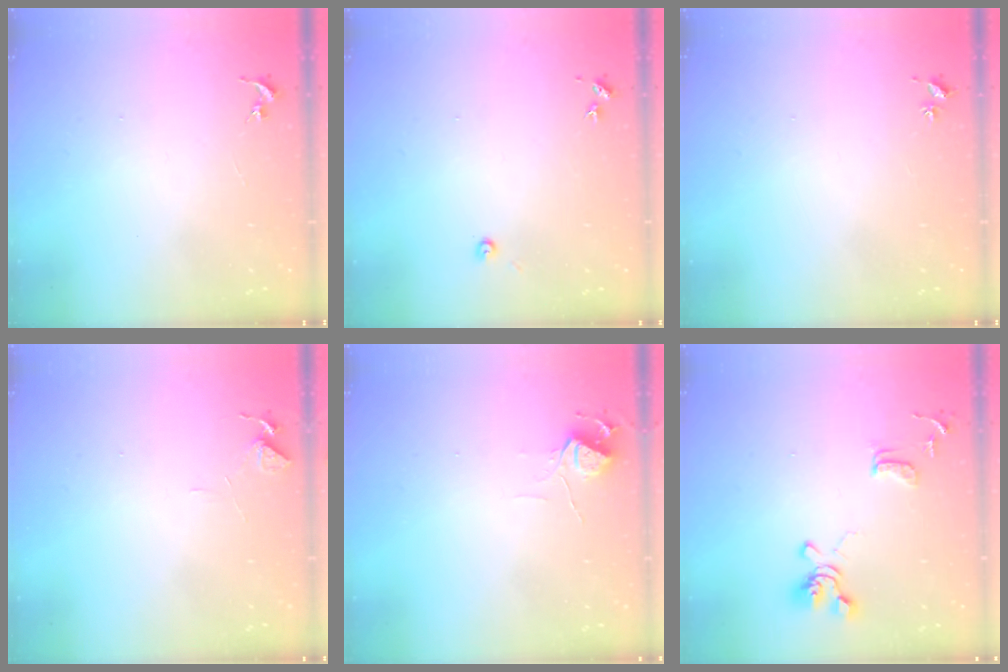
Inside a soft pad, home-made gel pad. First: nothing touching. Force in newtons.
{"total": 2.7, "press": 2.7, "slide": 0.2}
{"total": 2.0, "press": 2.0, "slide": 0.3}
{"total": 6.0, "press": 5.9, "slide": 0.6}
{"total": 6.0, "press": 6.0, "slide": 0.7}
{"total": 13.0, "press": 12.9, "slide": 1.6}